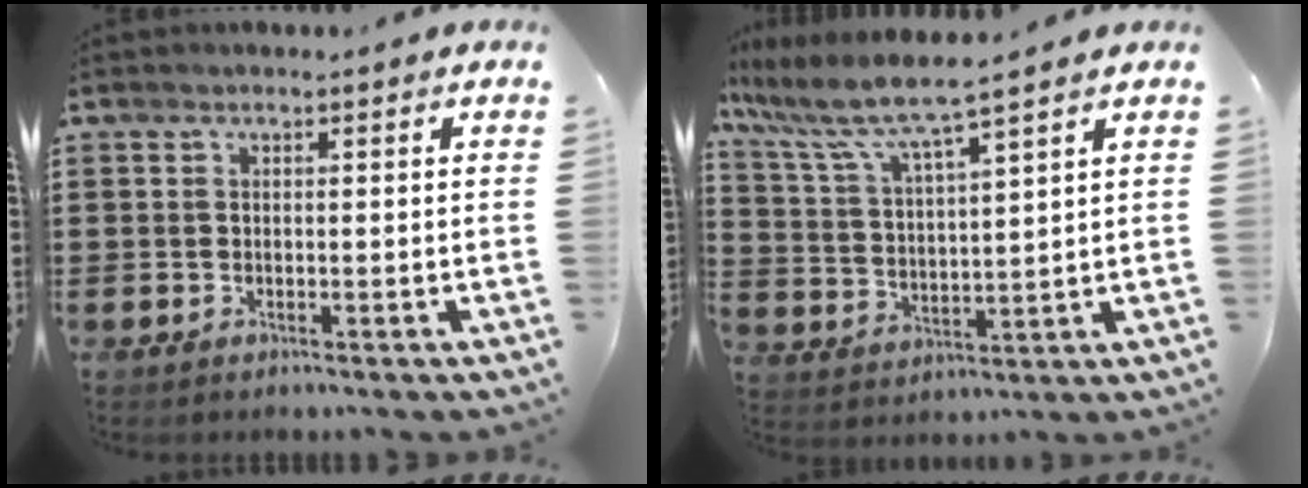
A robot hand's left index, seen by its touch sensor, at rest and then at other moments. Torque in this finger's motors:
{"motor_torque": [1.86, -0.28, 0.31, 0.21]}